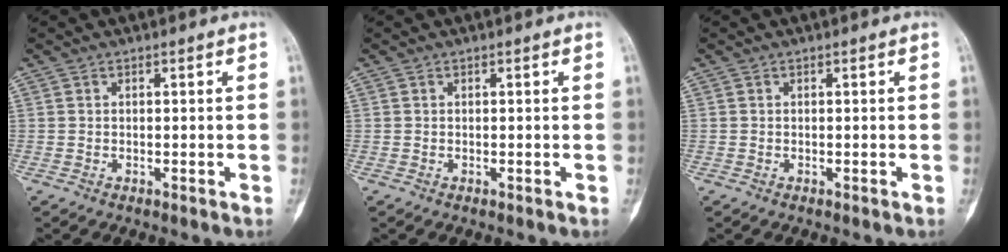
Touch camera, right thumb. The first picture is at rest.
{"total": 0.0}
{"total": 0.0}